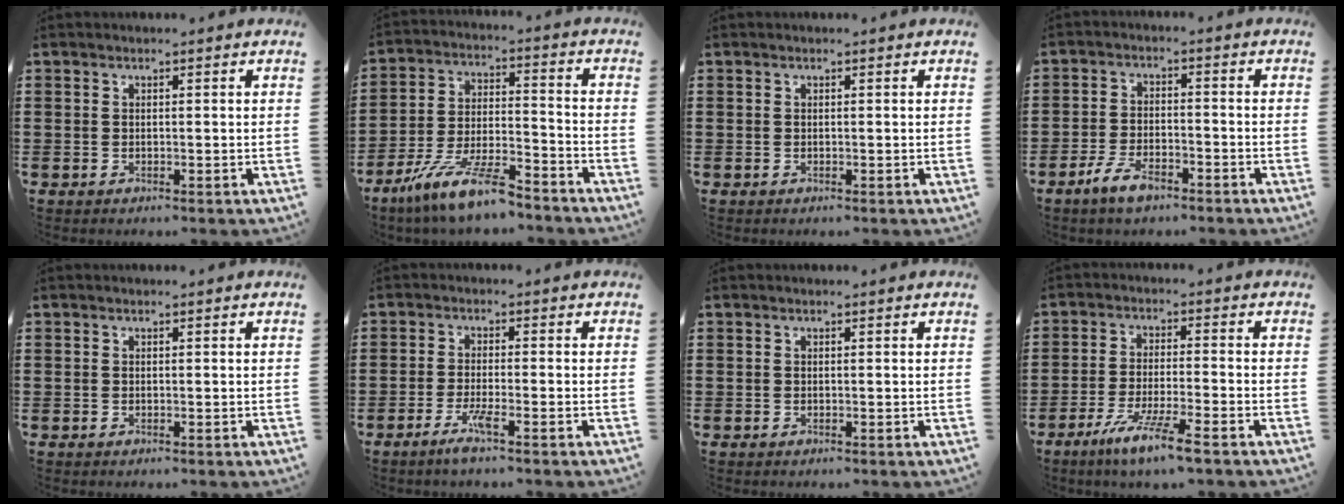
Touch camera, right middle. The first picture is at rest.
{"total": 11.2, "force": [-8.9, 1.5, 6.5], "torque": [-0.131, 0.015, -0.176]}
{"total": 0.0}
{"total": 5.3, "force": [-3.6, 2.1, 3.3], "torque": [-0.071, 0.005, -0.070]}
{"total": 0.0}
{"total": 3.6, "force": [-2.2, 0.0, 2.8], "torque": [-0.061, -0.008, -0.042]}
{"total": 0.0}
{"total": 7.3, "force": [-5.4, 0.2, 4.9], "torque": [-0.102, -0.013, -0.101]}